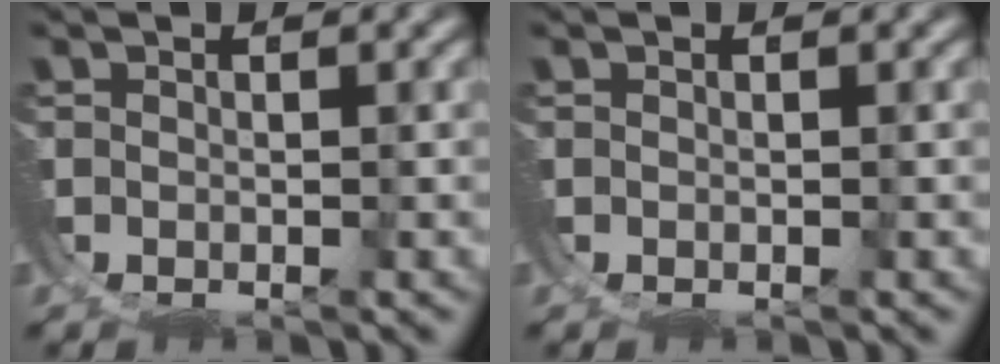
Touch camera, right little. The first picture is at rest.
{"total": 0.0}